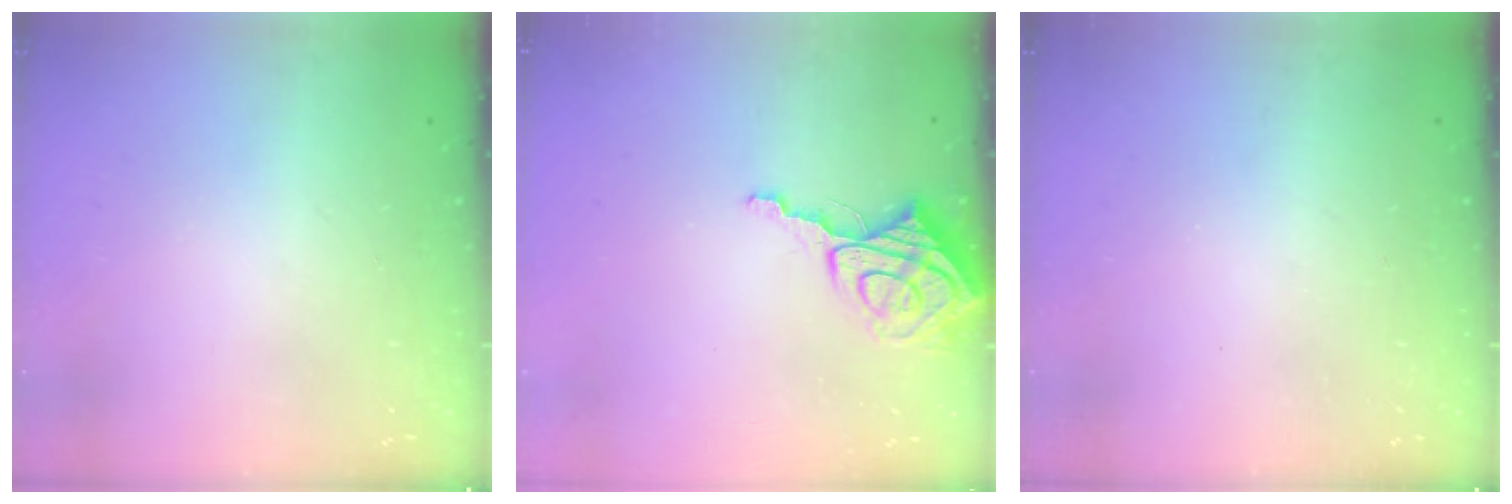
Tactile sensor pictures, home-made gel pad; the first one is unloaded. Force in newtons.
{"total": 8.5, "press": 8.4, "slide": 0.8}
{"total": 0.0}